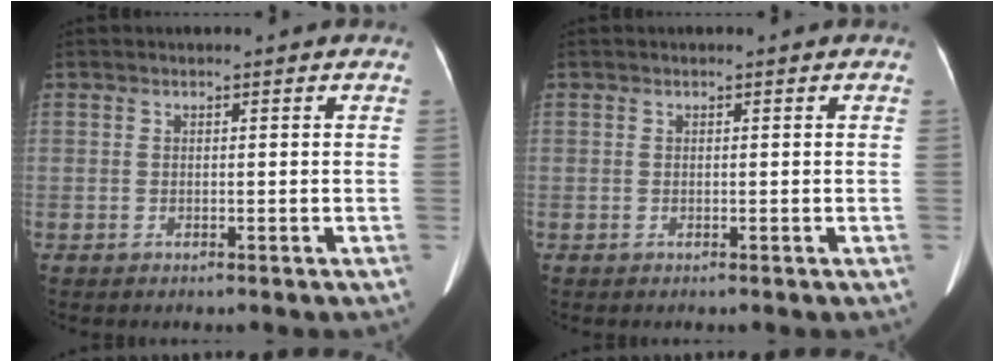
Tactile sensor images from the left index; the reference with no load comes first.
{"total": 0.0}